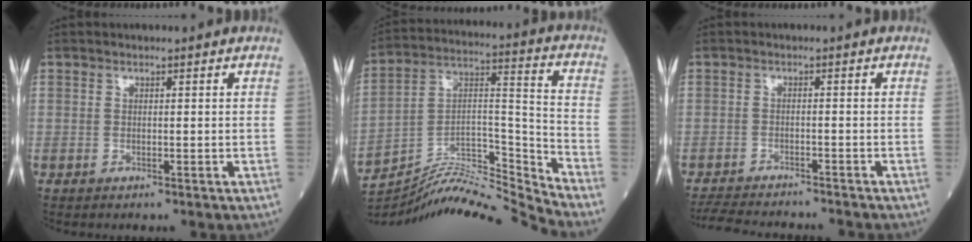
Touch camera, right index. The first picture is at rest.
{"total": 16.9, "force": [-16.5, -2.3, 3.2], "torque": [-0.061, 0.045, -0.285]}
{"total": 8.8, "force": [-8.3, 1.1, 2.6], "torque": [-0.044, -0.010, -0.127]}